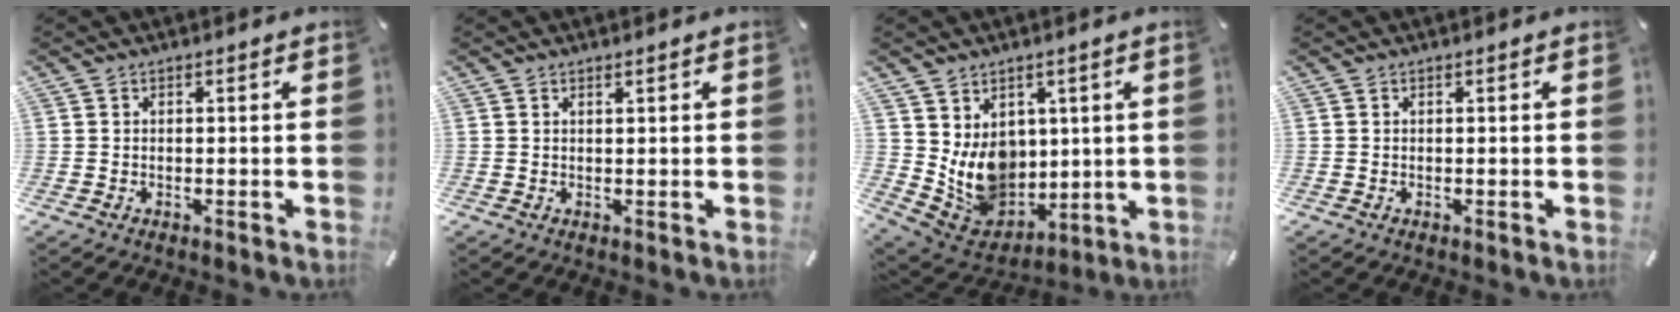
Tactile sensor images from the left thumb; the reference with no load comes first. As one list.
[{"total": 0.7, "force": [0.5, 0.0, 0.4], "torque": [-0.008, -0.002, 0.009]}, {"total": 12.0, "force": [2.6, 10.6, 4.9], "torque": [-0.092, -0.042, 0.062]}, {"total": 0.0}]